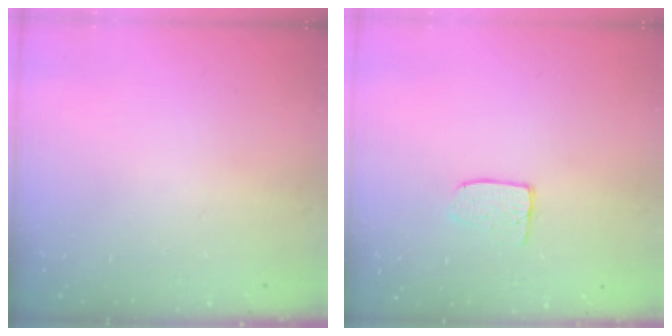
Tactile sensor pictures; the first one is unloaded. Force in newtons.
{"total": 4.7, "press": 4.7, "slide": 0.4}